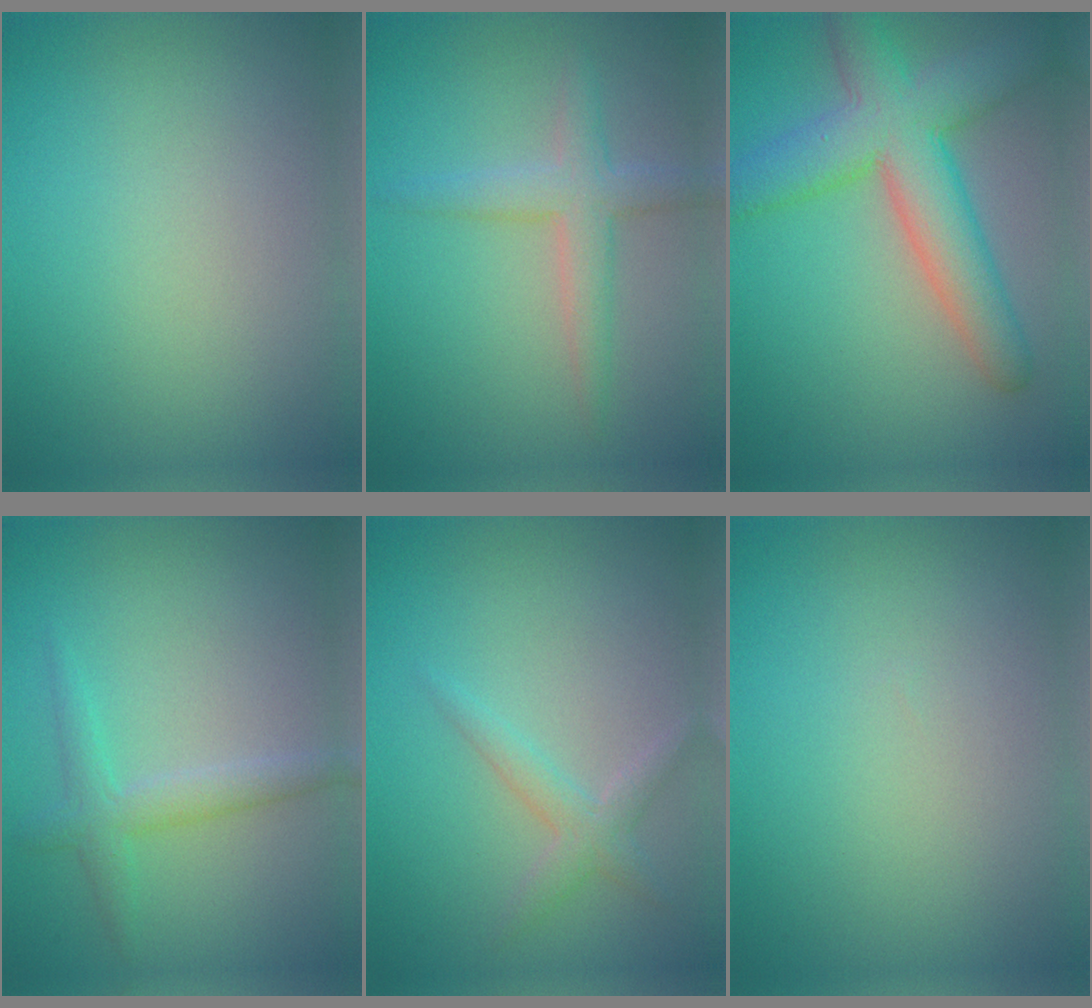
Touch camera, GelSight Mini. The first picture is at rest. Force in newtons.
{"total": 3.0, "press": 3.0, "slide": 0.1}
{"total": 7.8, "press": 7.8, "slide": 0.3}
{"total": 2.3, "press": 2.3, "slide": 0.1}
{"total": 1.9, "press": 1.9, "slide": 0.1}
{"total": 0.0}